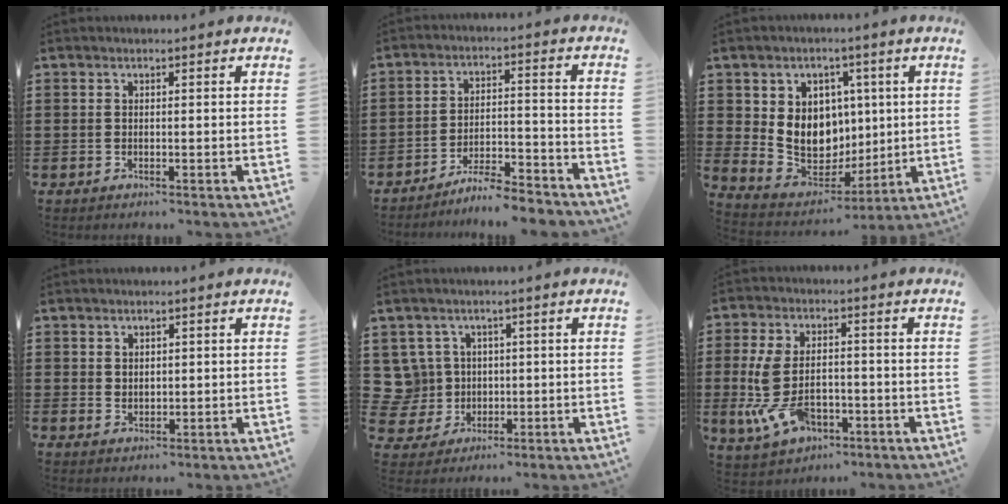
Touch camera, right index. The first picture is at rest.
{"total": 6.2, "force": [-5.9, 0.2, 1.9], "torque": [-0.036, 0.003, -0.115]}
{"total": 9.6, "force": [1.7, 8.6, 4.0], "torque": [-0.101, -0.011, 0.038]}
{"total": 1.6, "force": [1.2, 1.1, 0.3], "torque": [-0.008, 0.004, 0.024]}
{"total": 6.1, "force": [1.2, 5.9, 1.0], "torque": [-0.072, 0.004, 0.022]}
{"total": 8.8, "force": [-2.2, 5.1, 6.8], "torque": [-0.174, -0.003, -0.047]}